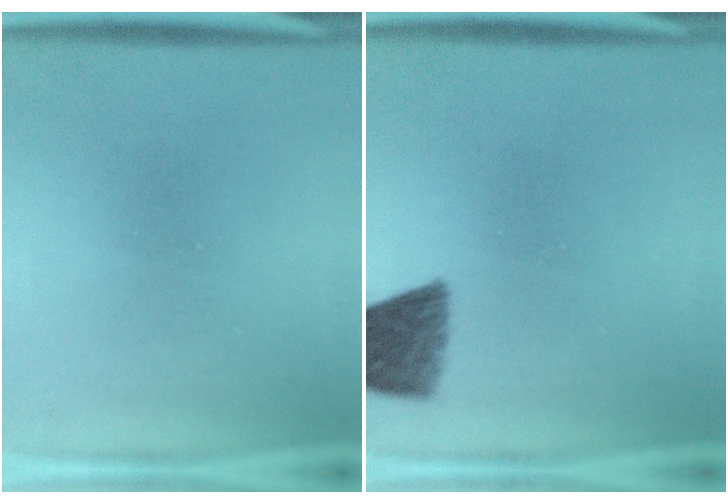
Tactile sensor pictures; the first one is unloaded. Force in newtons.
{"total": 7.4}